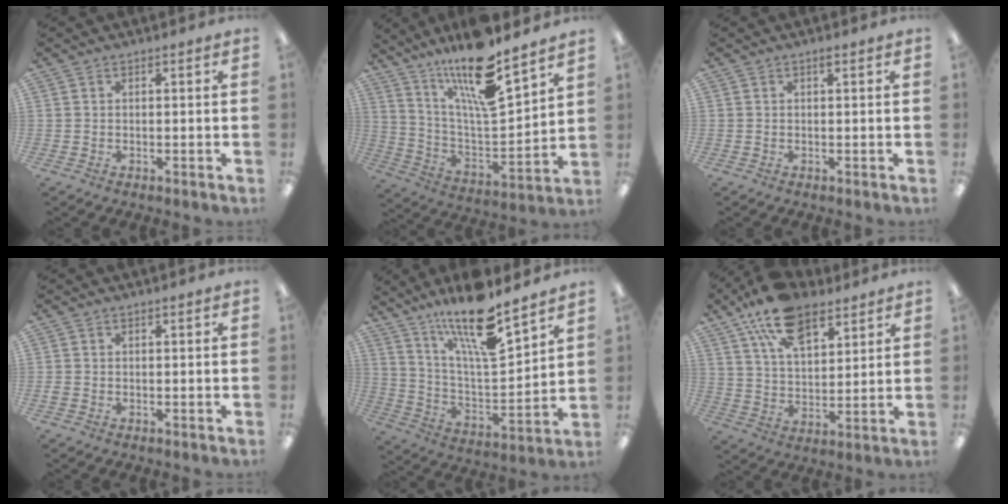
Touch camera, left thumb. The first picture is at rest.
{"total": 17.4, "force": [13.8, 3.1, 10.2], "torque": [-0.195, -0.093, 0.234]}
{"total": 0.8, "force": [0.5, 0.1, 0.6], "torque": [-0.014, 0.002, 0.008]}
{"total": 0.7, "force": [-0.1, 0.6, 0.3], "torque": [-0.004, 0.004, -0.003]}
{"total": 17.9, "force": [13.7, 3.9, 10.8], "torque": [-0.196, -0.085, 0.228]}
{"total": 16.0, "force": [10.1, 8.4, 9.2], "torque": [-0.159, -0.038, 0.183]}